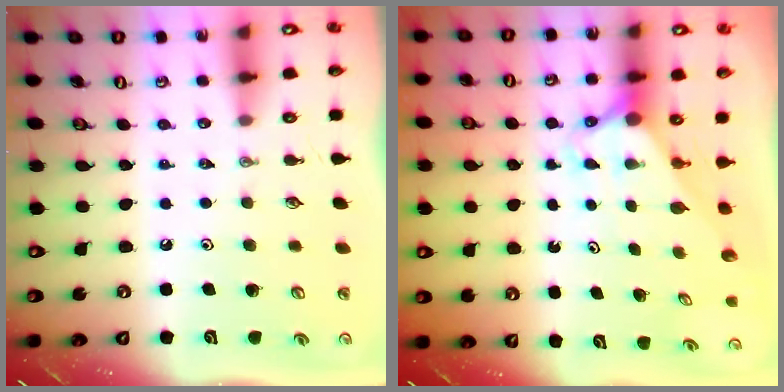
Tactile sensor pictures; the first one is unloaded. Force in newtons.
{"total": 2.7, "press": 2.7, "slide": 0.0}